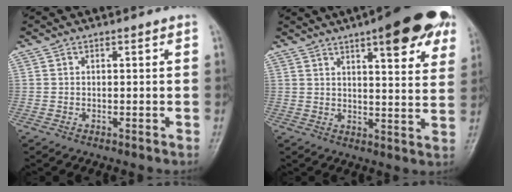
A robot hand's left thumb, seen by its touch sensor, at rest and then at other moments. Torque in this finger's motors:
{"motor_torque": [2.76, 1.82, 1.47, -1.30, 0.09]}